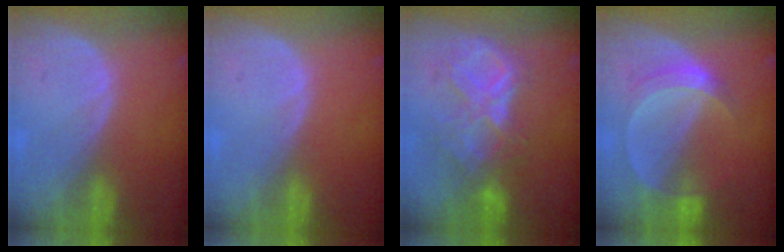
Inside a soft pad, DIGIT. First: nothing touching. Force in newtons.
{"total": 0.0}
{"total": 8.6, "press": 7.6, "slide": 4.1}
{"total": 5.7, "press": 5.2, "slide": 2.3}